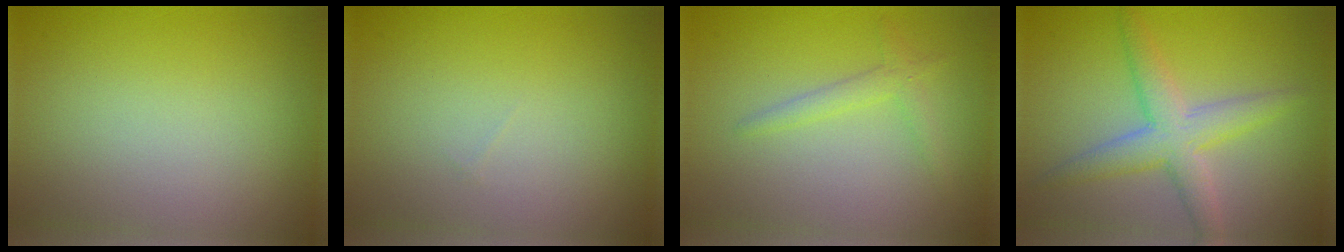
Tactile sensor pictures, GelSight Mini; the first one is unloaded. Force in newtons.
{"total": 0.0}
{"total": 1.6, "press": 1.6, "slide": 0.1}
{"total": 4.4, "press": 4.4, "slide": 0.2}